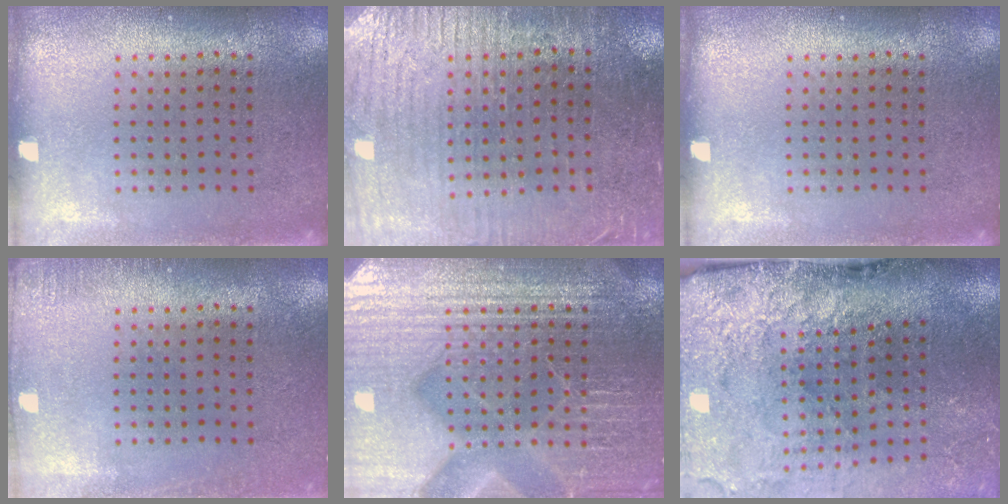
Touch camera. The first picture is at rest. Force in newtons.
{"total": 3.2, "press": 2.9, "slide": 1.3}
{"total": 0.0}
{"total": 1.1, "press": 1.1, "slide": 0.2}
{"total": 7.6, "press": 7.5, "slide": 0.9}
{"total": 4.7, "press": 3.6, "slide": 3.1}